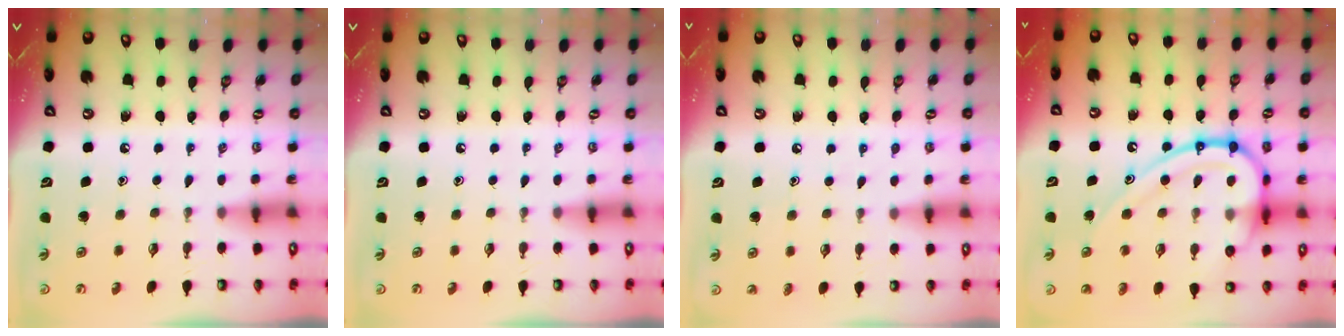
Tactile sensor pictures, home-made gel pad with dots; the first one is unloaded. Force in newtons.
{"total": 0.0}
{"total": 5.0, "press": 5.0, "slide": 0.5}
{"total": 21.2, "press": 21.2, "slide": 1.4}